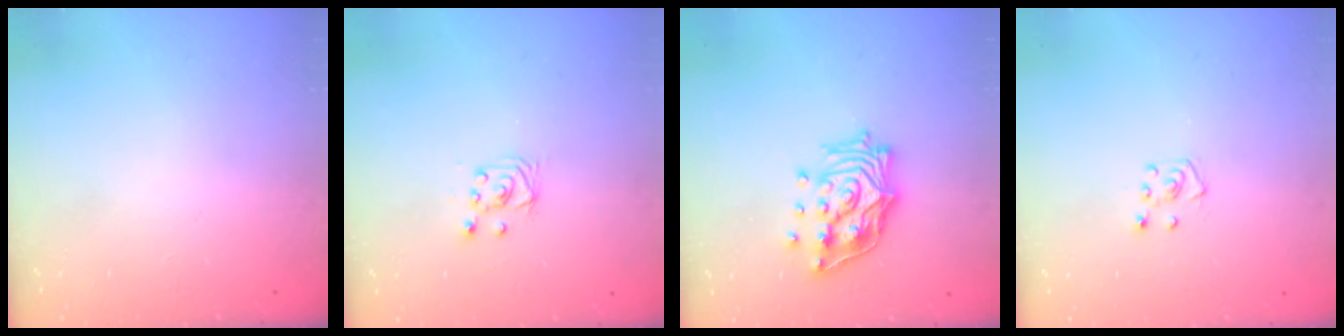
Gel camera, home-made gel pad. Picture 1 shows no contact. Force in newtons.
{"total": 3.4, "press": 3.4, "slide": 0.3}
{"total": 15.8, "press": 15.7, "slide": 1.6}
{"total": 4.8, "press": 4.8, "slide": 0.4}